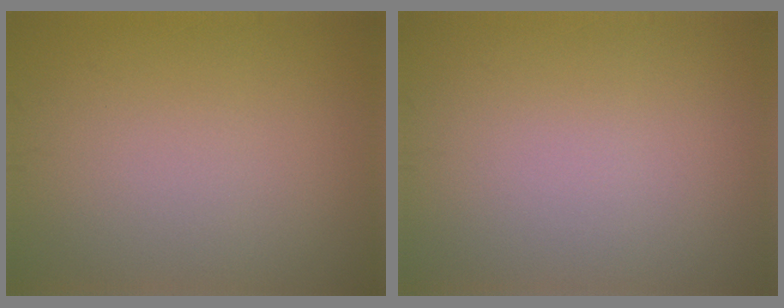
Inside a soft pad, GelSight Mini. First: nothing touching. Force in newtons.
{"total": 0.0}